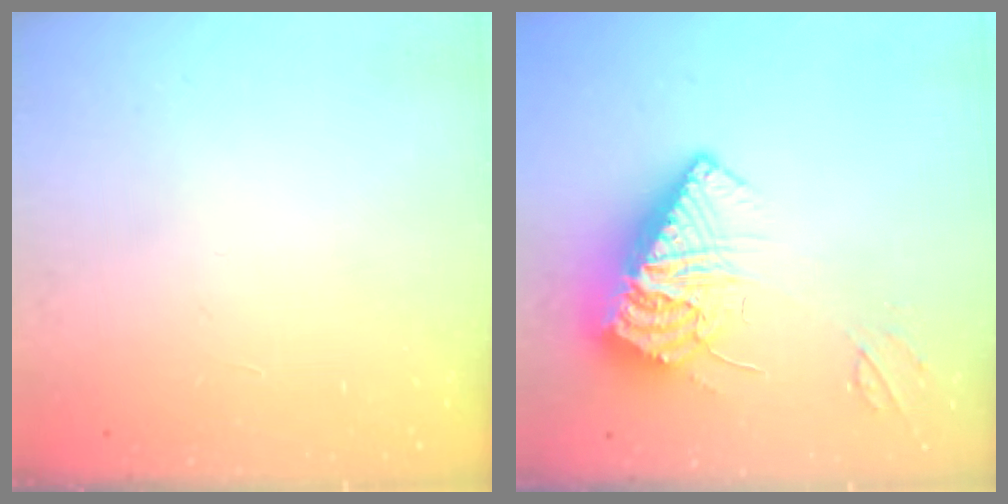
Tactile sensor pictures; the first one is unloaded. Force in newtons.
{"total": 12.0, "press": 11.9, "slide": 1.0}